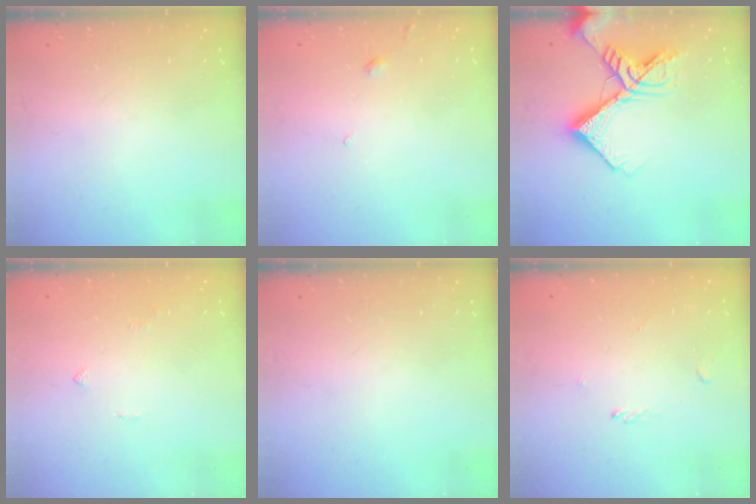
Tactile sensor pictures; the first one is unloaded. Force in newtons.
{"total": 1.5, "press": 1.5, "slide": 0.5}
{"total": 15.4, "press": 15.3, "slide": 1.7}
{"total": 1.6, "press": 1.5, "slide": 0.6}
{"total": 0.0}
{"total": 0.6, "press": 0.3, "slide": 0.5}